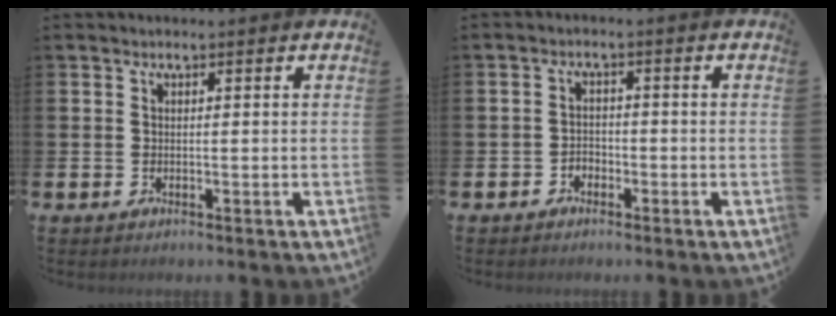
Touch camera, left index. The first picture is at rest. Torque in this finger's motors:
{"motor_torque": [0.04, 0.02, 0.01, 0.01]}